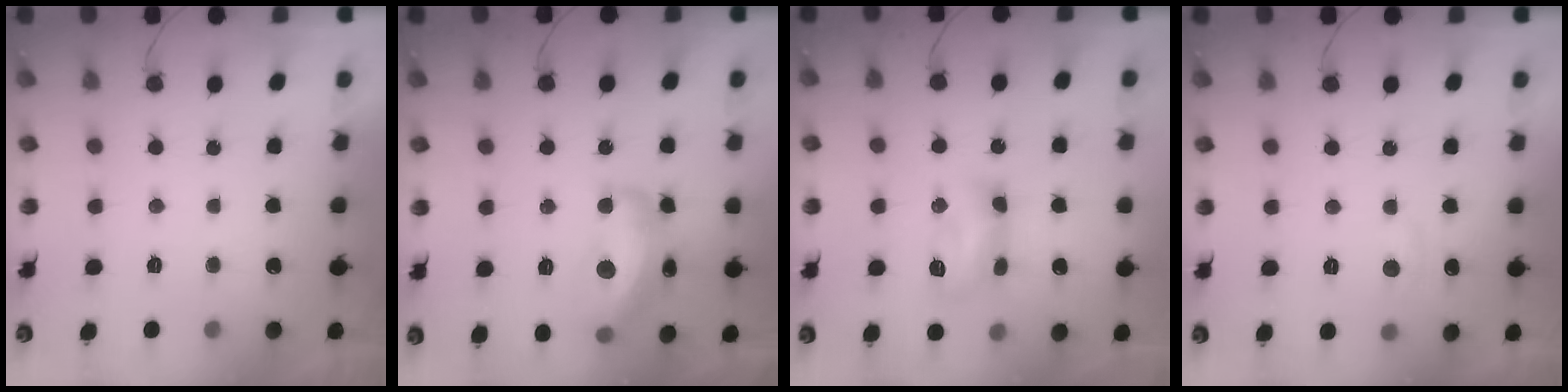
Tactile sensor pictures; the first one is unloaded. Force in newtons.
{"total": 15.3, "press": 15.3, "slide": 1.1}
{"total": 9.1, "press": 9.0, "slide": 1.0}
{"total": 4.5, "press": 4.4, "slide": 0.7}